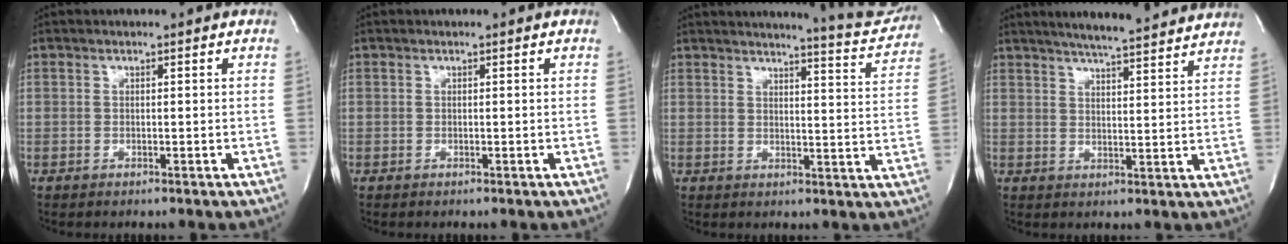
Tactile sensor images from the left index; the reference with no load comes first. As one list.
[{"total": 0.0}, {"total": 11.6, "force": [11.1, 0.3, 3.3], "torque": [-0.040, -0.051, 0.118]}, {"total": 14.2, "force": [12.8, 0.9, 6.2], "torque": [-0.100, 0.009, 0.166]}]